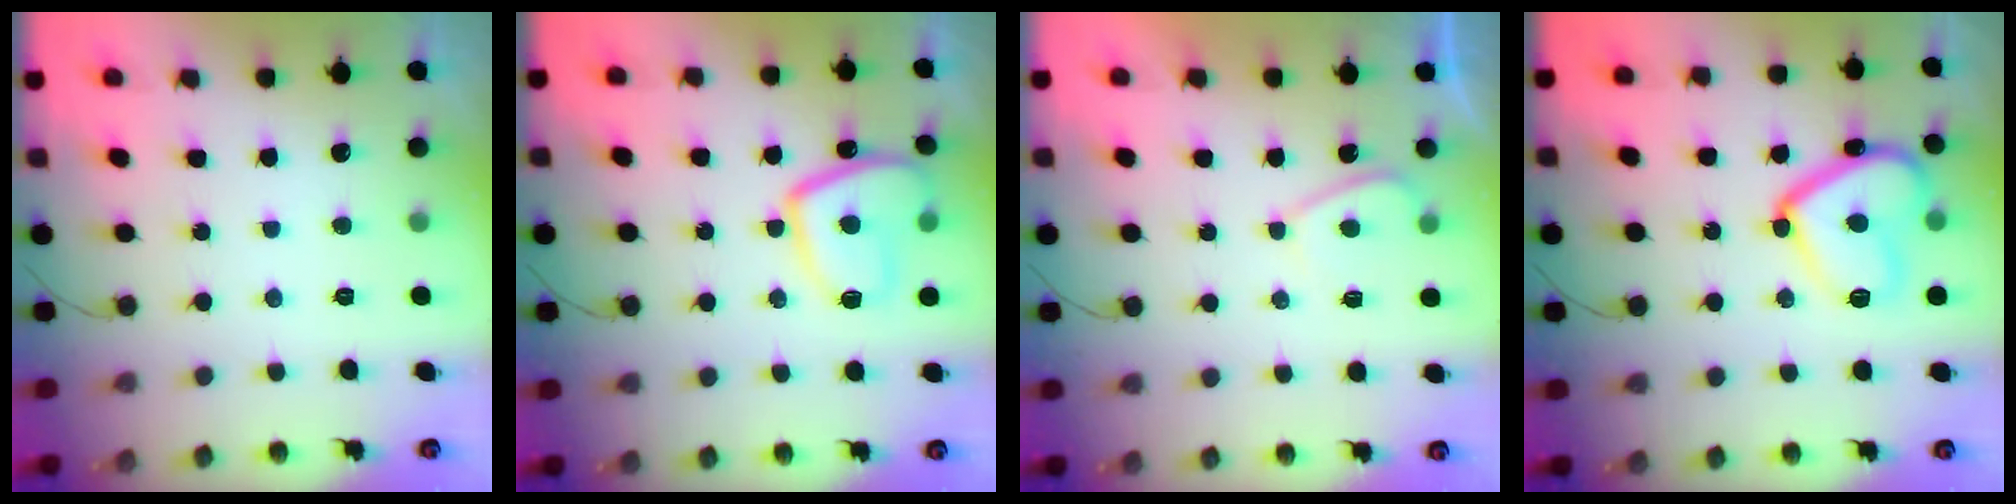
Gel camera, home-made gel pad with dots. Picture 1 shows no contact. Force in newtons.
{"total": 12.4, "press": 12.4, "slide": 1.5}
{"total": 2.8, "press": 2.7, "slide": 0.7}
{"total": 16.1, "press": 16.0, "slide": 1.5}